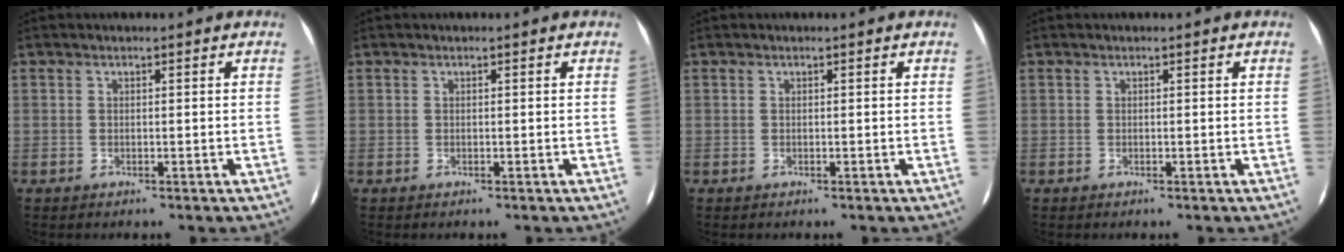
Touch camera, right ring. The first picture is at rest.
{"total": 0.0}
{"total": 0.0}
{"total": 0.0}